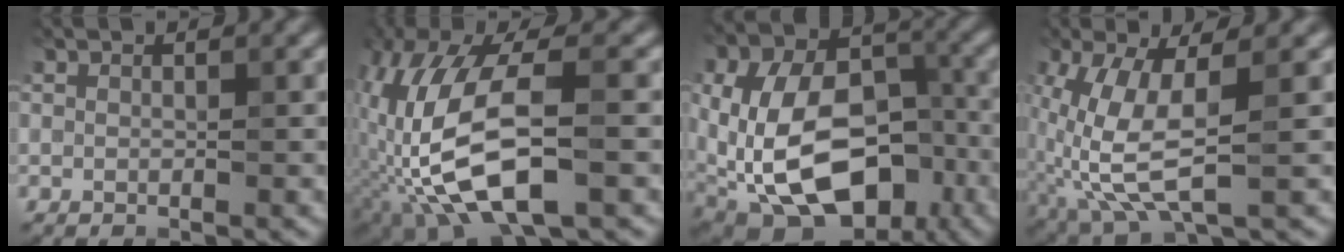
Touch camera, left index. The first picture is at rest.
{"total": 11.7, "force": [-2.6, 5.1, 10.2], "torque": [-0.223, 0.005, -0.058]}
{"total": 16.9, "force": [-4.3, 11.4, 11.7], "torque": [-0.183, -0.008, -0.064]}
{"total": 7.5, "force": [-1.3, 2.9, 6.8], "torque": [-0.174, -0.005, -0.023]}